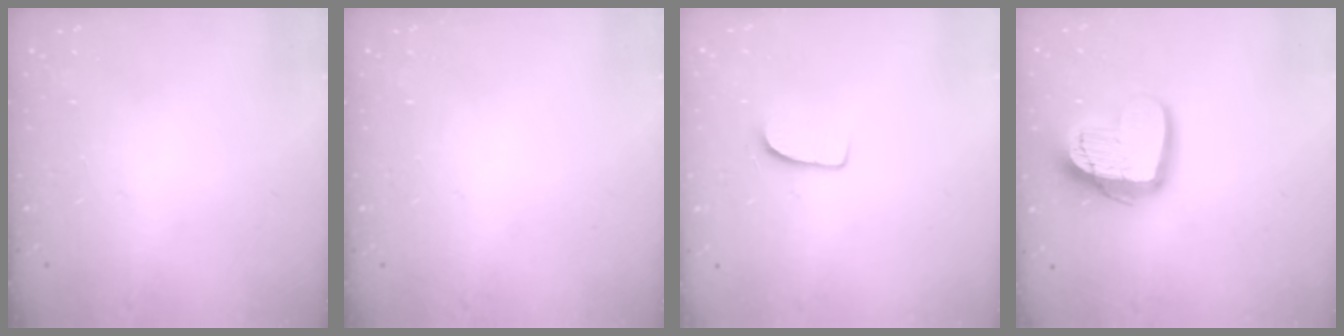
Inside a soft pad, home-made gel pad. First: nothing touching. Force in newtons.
{"total": 0.0}
{"total": 7.7, "press": 7.6, "slide": 0.7}
{"total": 16.3, "press": 16.3, "slide": 1.3}